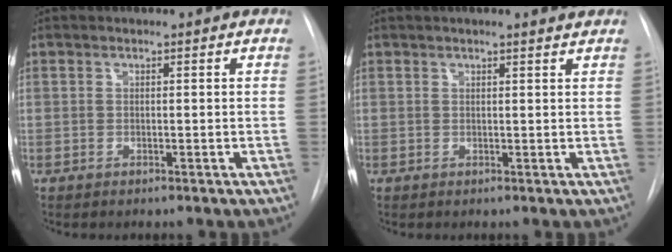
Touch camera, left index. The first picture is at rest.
{"total": 4.7, "force": [4.4, 0.0, 1.7], "torque": [-0.024, 0.007, 0.039]}